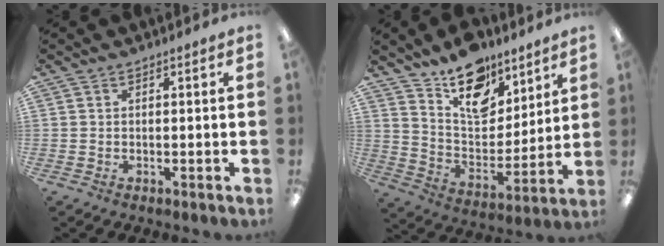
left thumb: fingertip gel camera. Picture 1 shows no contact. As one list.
[{"total": 16.0, "force": [11.6, 8.8, 6.8], "torque": [-0.104, -0.079, 0.209]}]